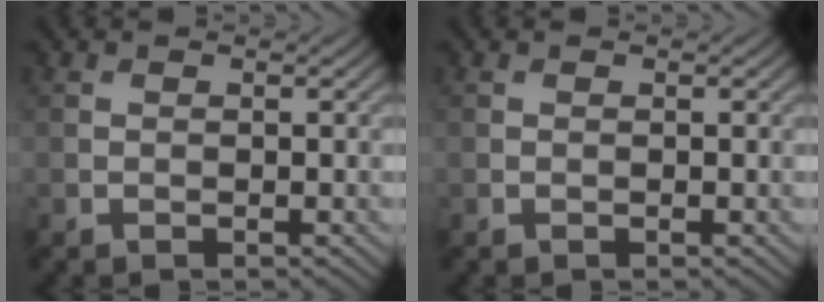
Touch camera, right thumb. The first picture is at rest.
{"total": 0.0}